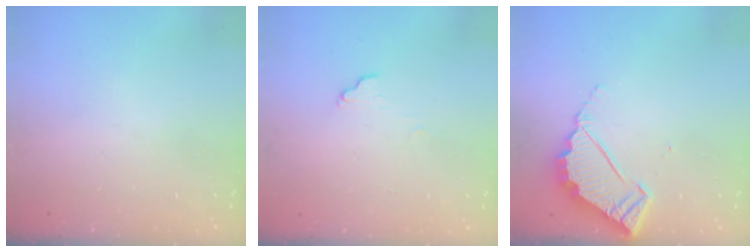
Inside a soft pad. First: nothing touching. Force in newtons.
{"total": 4.5, "press": 4.5, "slide": 0.2}
{"total": 4.9, "press": 4.9, "slide": 0.1}